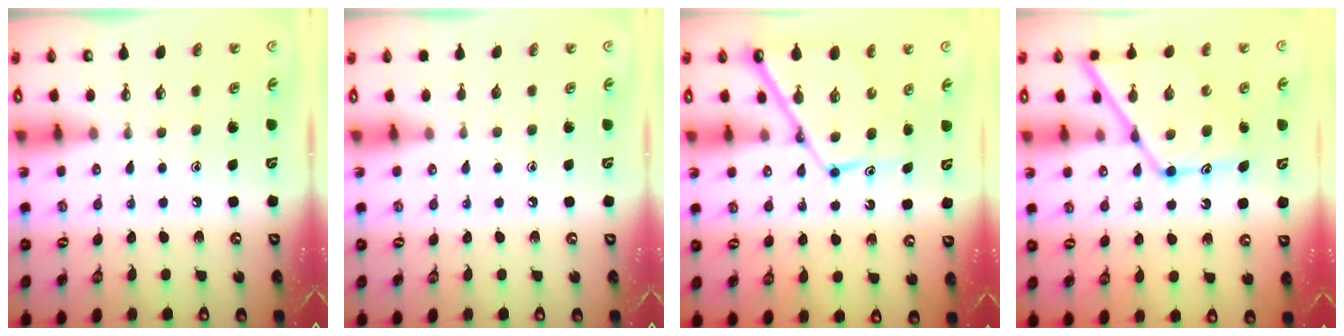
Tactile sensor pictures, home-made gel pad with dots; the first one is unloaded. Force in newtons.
{"total": 0.0}
{"total": 11.5, "press": 11.5, "slide": 1.1}
{"total": 16.4, "press": 16.4, "slide": 1.6}